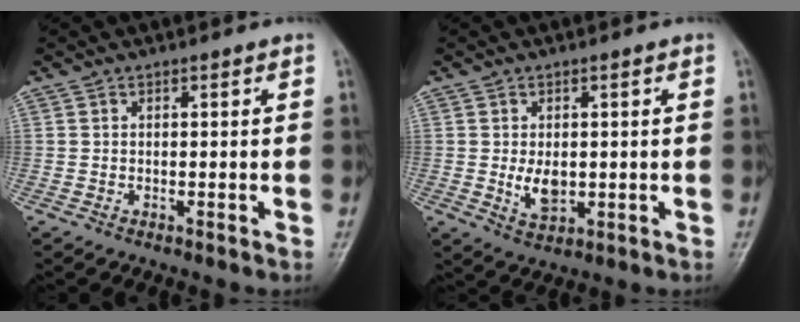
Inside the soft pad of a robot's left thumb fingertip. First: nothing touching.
{"total": 4.6, "force": [-0.1, 2.9, 3.6], "torque": [-0.051, -0.008, 0.007]}